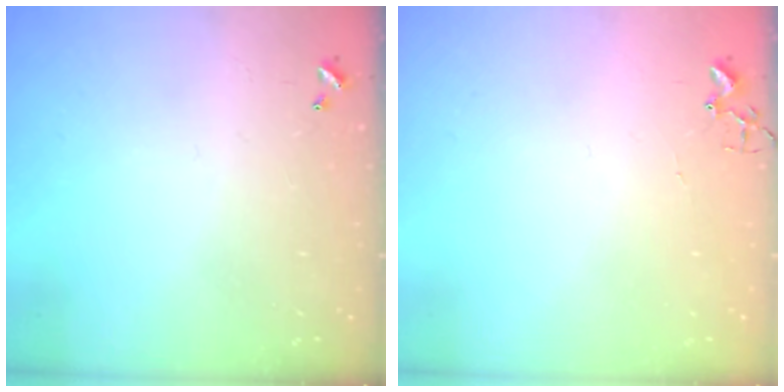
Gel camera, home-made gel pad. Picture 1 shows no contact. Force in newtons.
{"total": 1.7, "press": 1.6, "slide": 0.2}